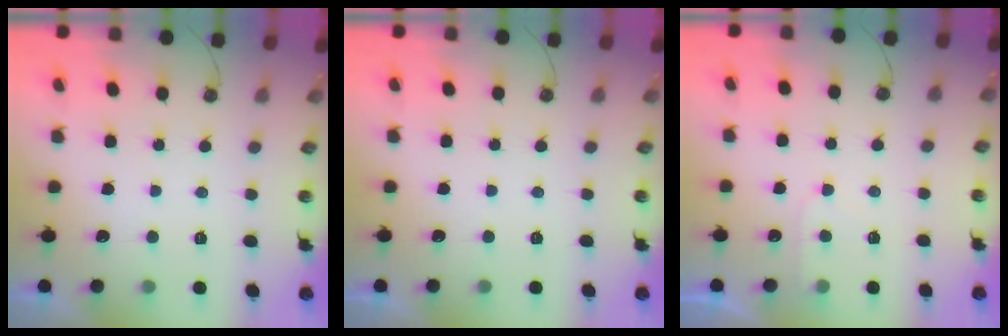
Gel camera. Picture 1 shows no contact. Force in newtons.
{"total": 0.0}
{"total": 5.0, "press": 4.9, "slide": 0.5}